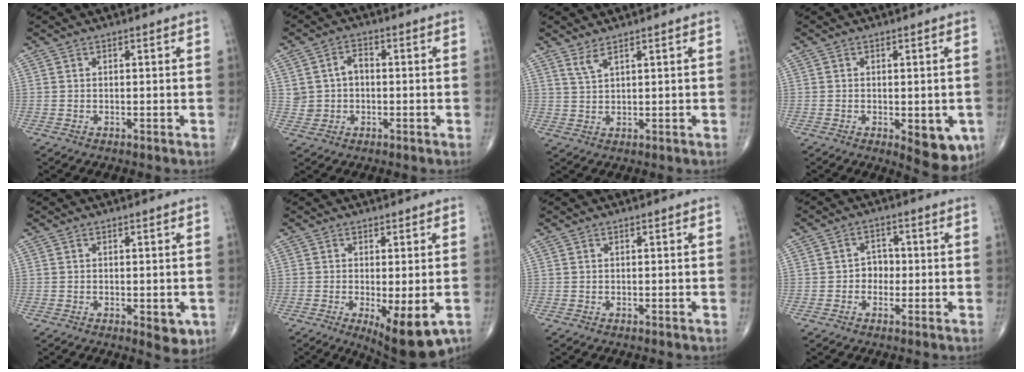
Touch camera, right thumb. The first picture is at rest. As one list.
[{"total": 4.9, "force": [0.2, 3.9, 3.0], "torque": [-0.038, 0.014, 0.004]}, {"total": 2.4, "force": [1.8, 0.3, 1.5], "torque": [-0.038, -0.012, 0.042]}, {"total": 8.0, "force": [-2.5, 3.5, 6.8], "torque": [-0.062, -0.011, -0.024]}, {"total": 4.1, "force": [-1.2, 1.9, 3.4], "torque": [-0.026, -0.006, -0.011]}, {"total": 9.8, "force": [-3.5, 3.1, 8.6], "torque": [-0.120, -0.020, -0.044]}, {"total": 0.0}, {"total": 3.3, "force": [-0.6, 2.8, 1.6], "torque": [0.000, 0.011, -0.018]}]